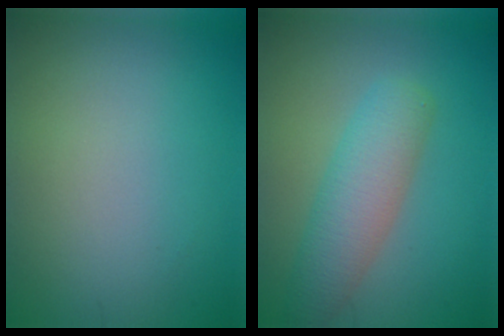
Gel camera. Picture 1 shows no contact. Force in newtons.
{"total": 4.6, "press": 4.6, "slide": 0.2}